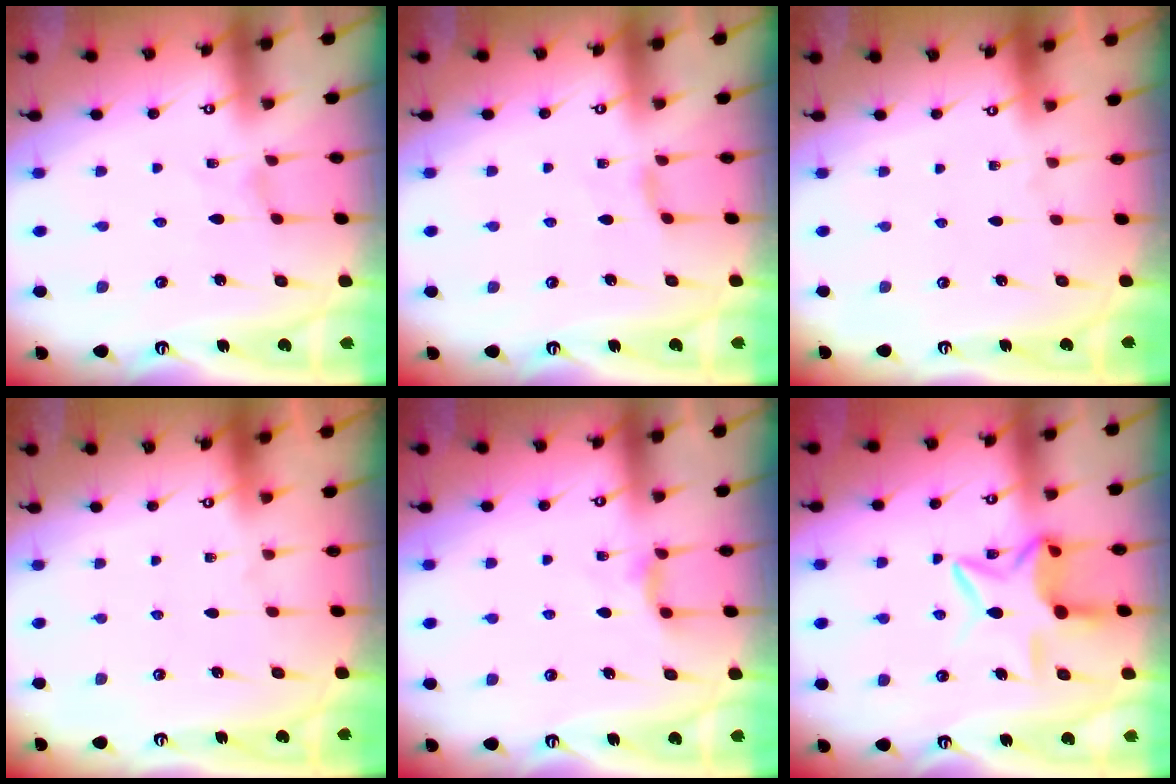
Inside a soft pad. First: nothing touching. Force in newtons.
{"total": 1.9, "press": 1.9, "slide": 0.4}
{"total": 0.0}
{"total": 0.0}
{"total": 4.8, "press": 4.8, "slide": 0.7}
{"total": 9.9, "press": 9.8, "slide": 1.4}